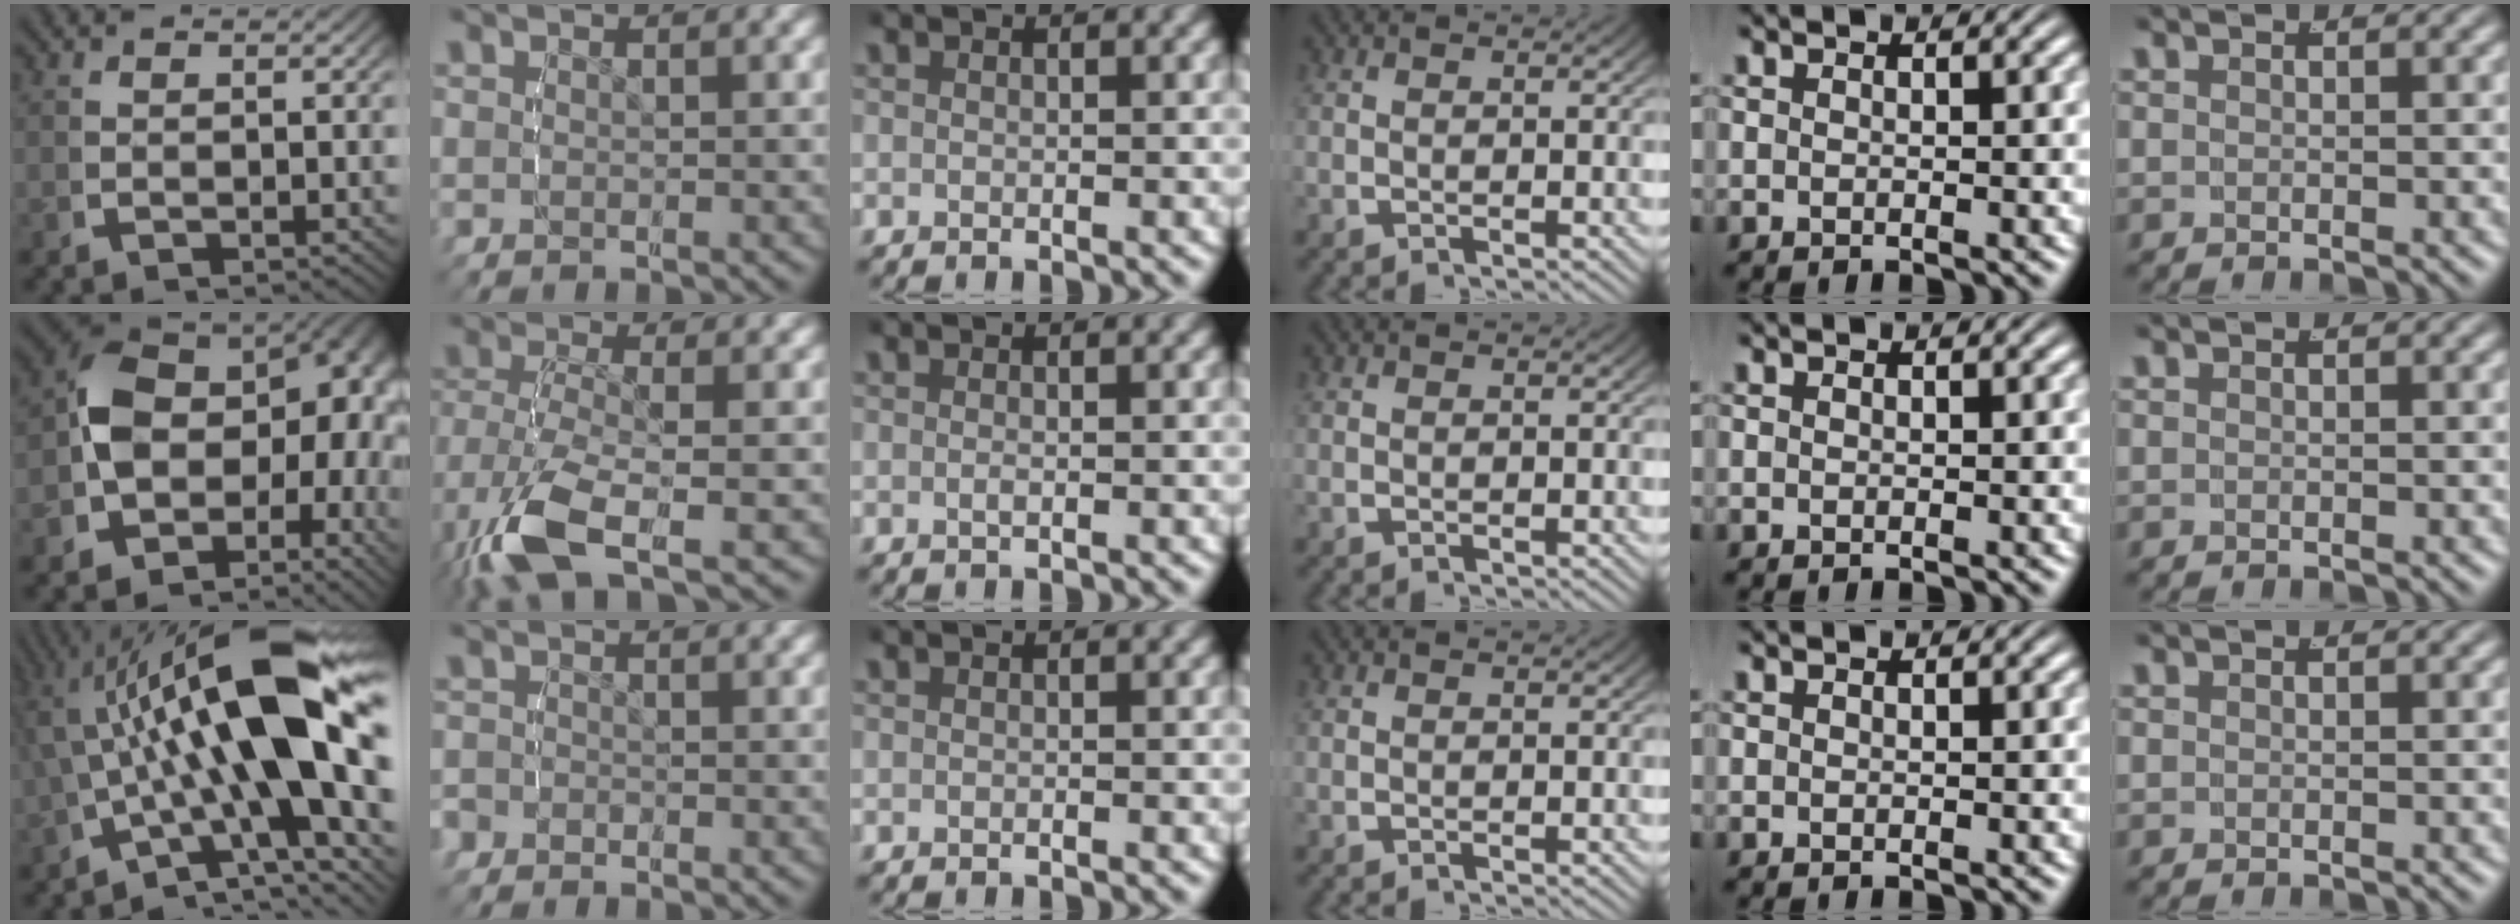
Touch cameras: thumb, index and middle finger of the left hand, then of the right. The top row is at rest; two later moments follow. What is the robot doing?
{"motion": "lift_and_place", "object": "button"}